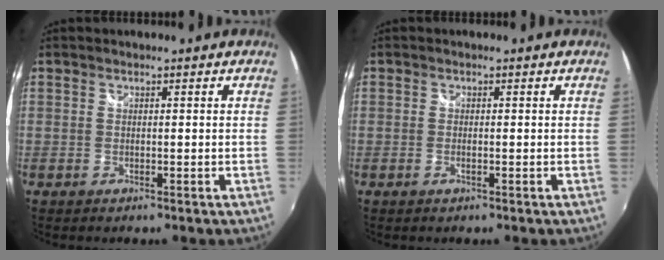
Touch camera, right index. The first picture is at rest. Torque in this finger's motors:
{"motor_torque": [-0.40, 0.29, -0.04, -0.01]}